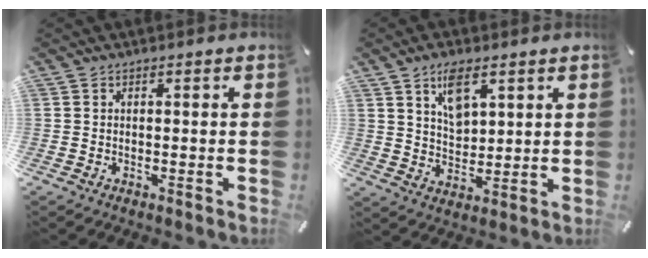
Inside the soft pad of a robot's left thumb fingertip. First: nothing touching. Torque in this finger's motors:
{"motor_torque": [0.27, -0.05, 0.26, 0.08, 0.06]}